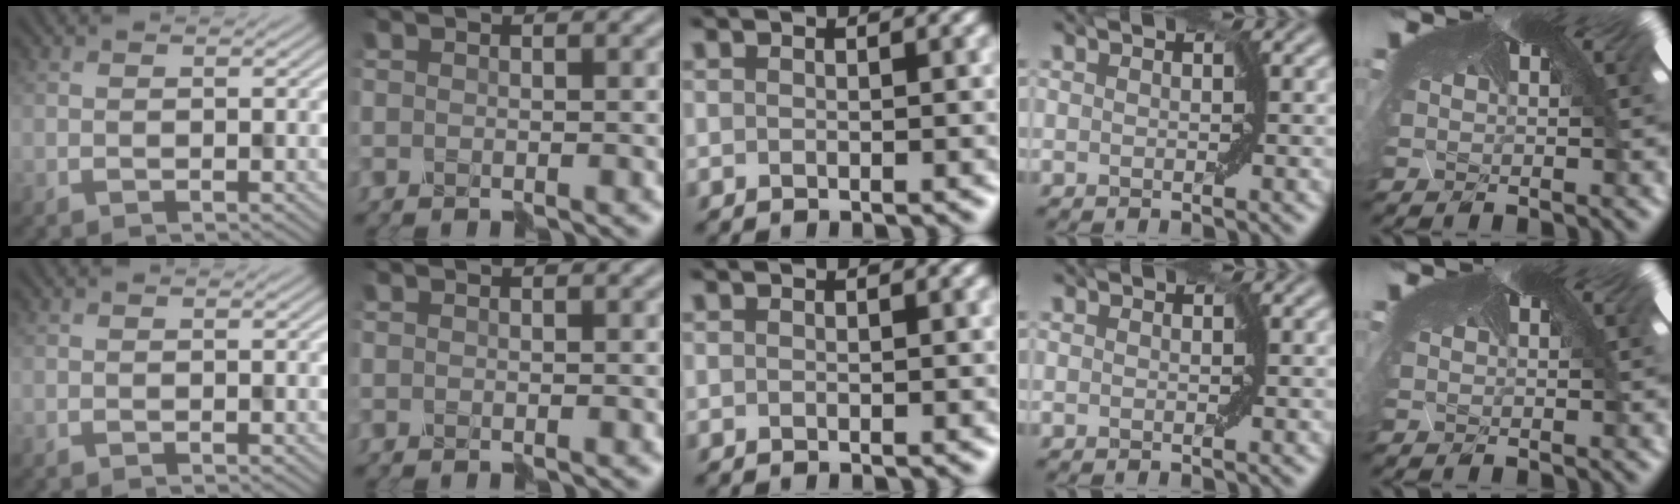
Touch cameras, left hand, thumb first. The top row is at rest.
{}